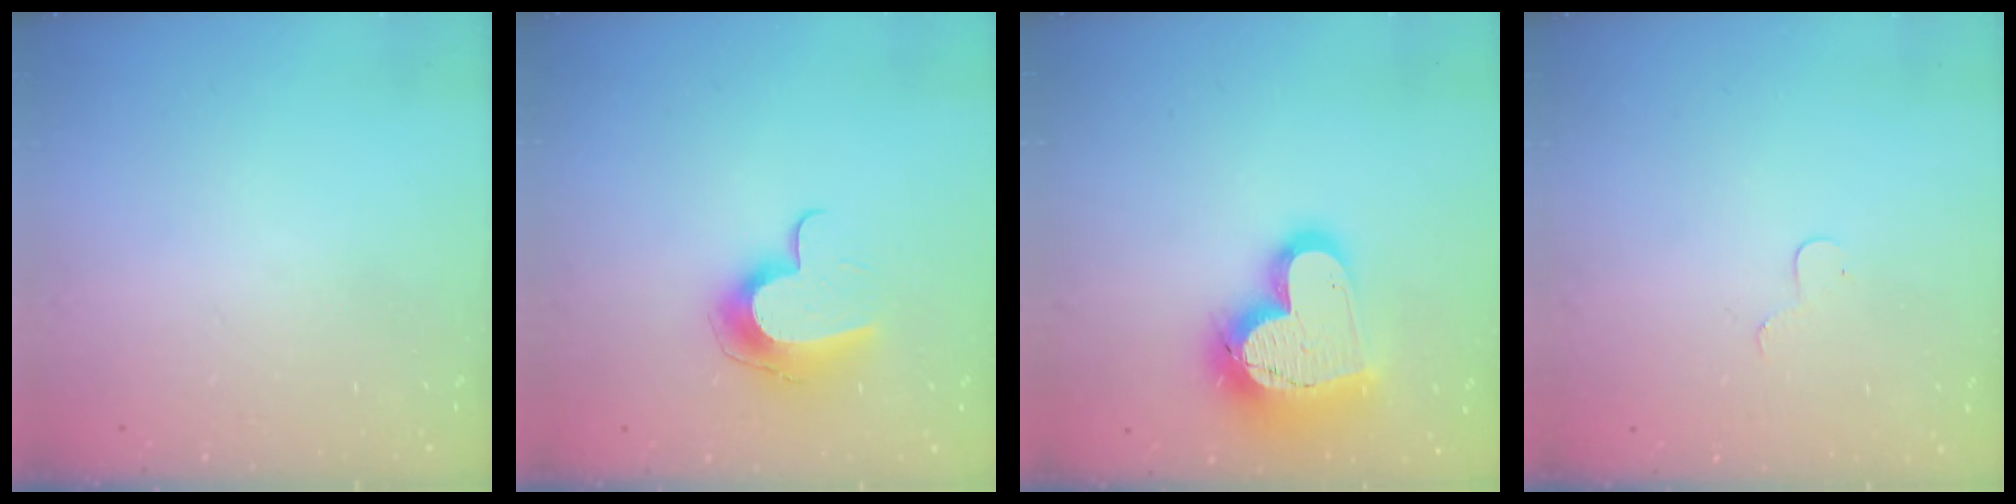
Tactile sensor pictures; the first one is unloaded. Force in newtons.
{"total": 11.2, "press": 11.2, "slide": 0.7}
{"total": 19.6, "press": 19.5, "slide": 1.6}
{"total": 3.1, "press": 3.1, "slide": 0.3}